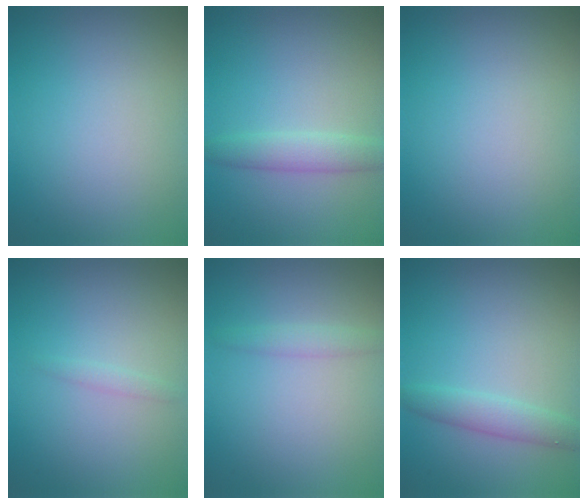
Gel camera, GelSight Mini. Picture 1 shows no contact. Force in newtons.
{"total": 2.5, "press": 2.5, "slide": 0.0}
{"total": 0.0}
{"total": 0.8, "press": 0.8, "slide": 0.0}
{"total": 1.3, "press": 1.3, "slide": 0.1}
{"total": 2.4, "press": 2.4, "slide": 0.1}